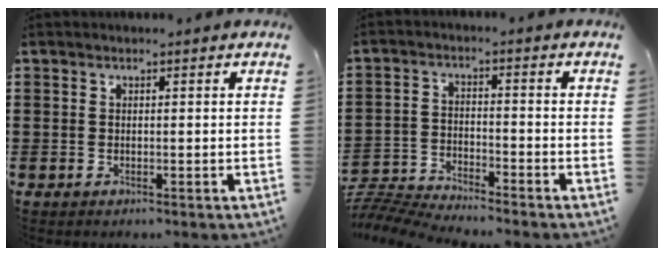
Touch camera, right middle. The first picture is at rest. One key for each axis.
{"total": 5.9, "fx": -5.9, "fy": 0.0, "fz": 0.6, "tx": -0.029, "ty": -0.006, "tz": -0.123}